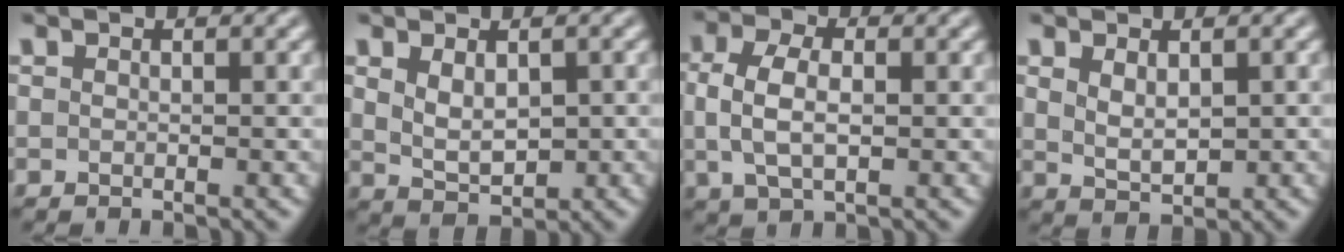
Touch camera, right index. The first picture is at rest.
{"total": 3.5, "force": [0.1, 2.1, 2.8], "torque": [-0.051, -0.016, 0.014]}
{"total": 4.3, "force": [0.2, 2.6, 3.5], "torque": [-0.076, -0.007, 0.012]}
{"total": 2.2, "force": [0.3, 1.0, 2.0], "torque": [-0.036, -0.015, 0.021]}